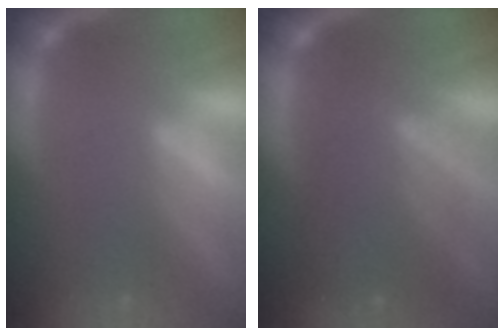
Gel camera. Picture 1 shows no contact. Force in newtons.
{"total": 7.5}